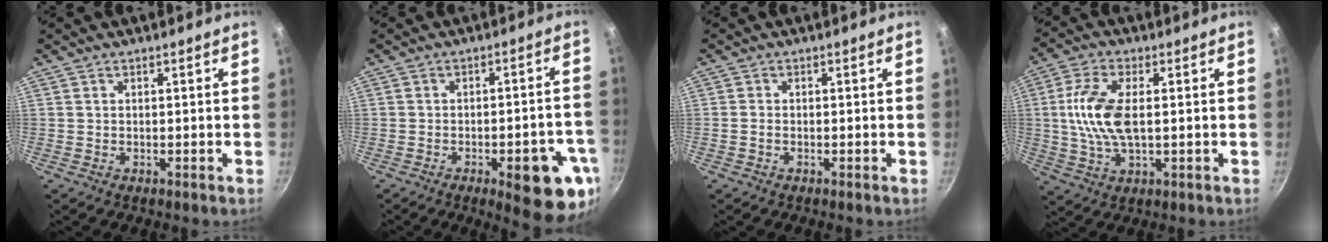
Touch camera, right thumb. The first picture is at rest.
{"total": 13.5, "force": [-5.4, 4.5, 11.5], "torque": [-0.108, 0.022, -0.064]}
{"total": 1.0, "force": [-0.5, 0.7, 0.6], "torque": [-0.012, 0.007, -0.011]}
{"total": 10.8, "force": [0.7, 5.1, 9.5], "torque": [-0.193, 0.005, 0.010]}